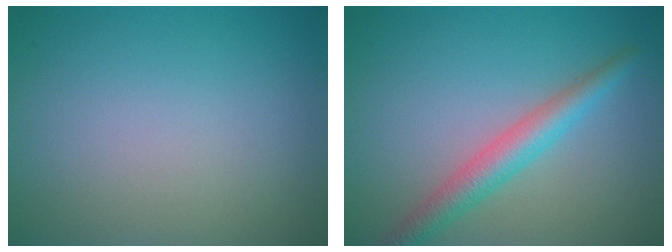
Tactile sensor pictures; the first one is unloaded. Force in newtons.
{"total": 3.6, "press": 3.6, "slide": 0.0}